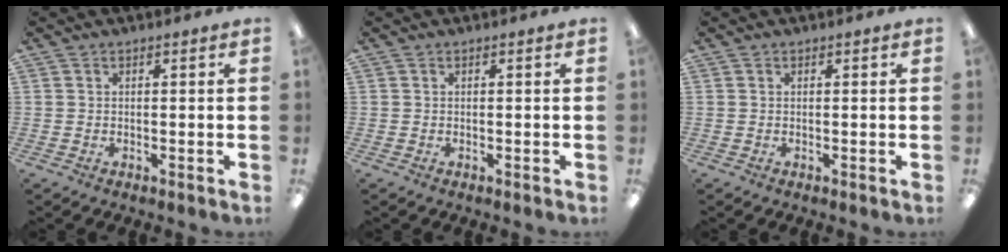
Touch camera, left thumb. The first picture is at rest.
{"total": 0.0}
{"total": 0.0}